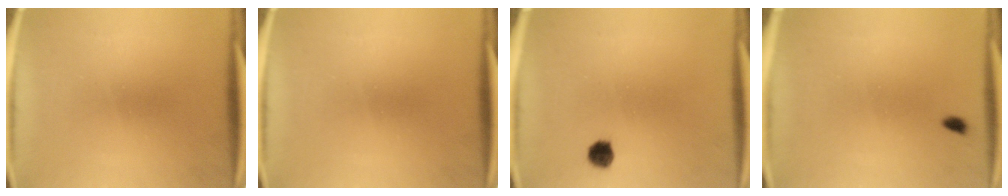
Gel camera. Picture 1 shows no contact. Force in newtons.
{"total": 0.0}
{"total": 3.0}
{"total": 0.7}